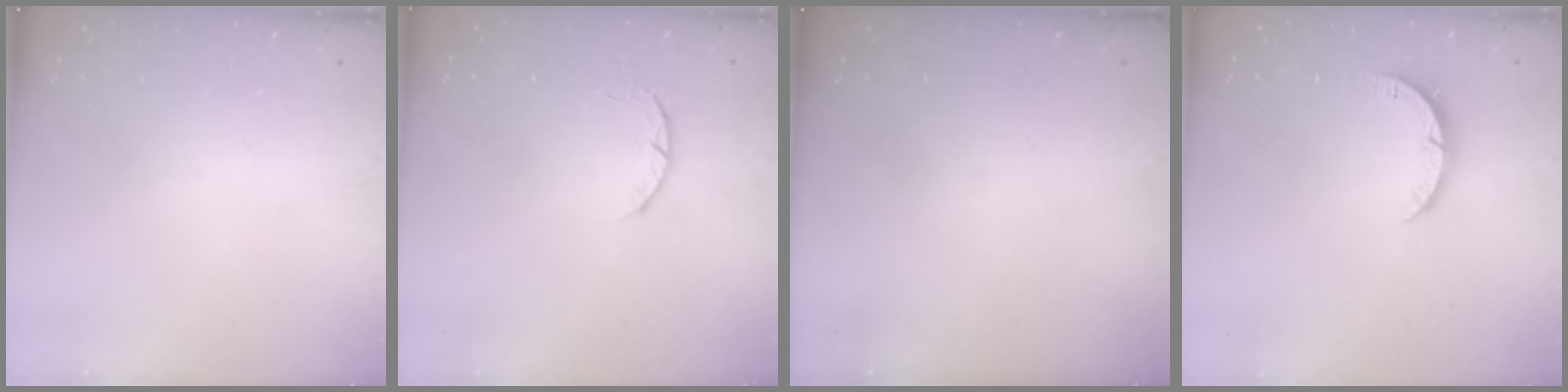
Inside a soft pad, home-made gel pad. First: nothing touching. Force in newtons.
{"total": 3.7, "press": 3.7, "slide": 0.6}
{"total": 0.0}
{"total": 4.0, "press": 4.0, "slide": 0.3}